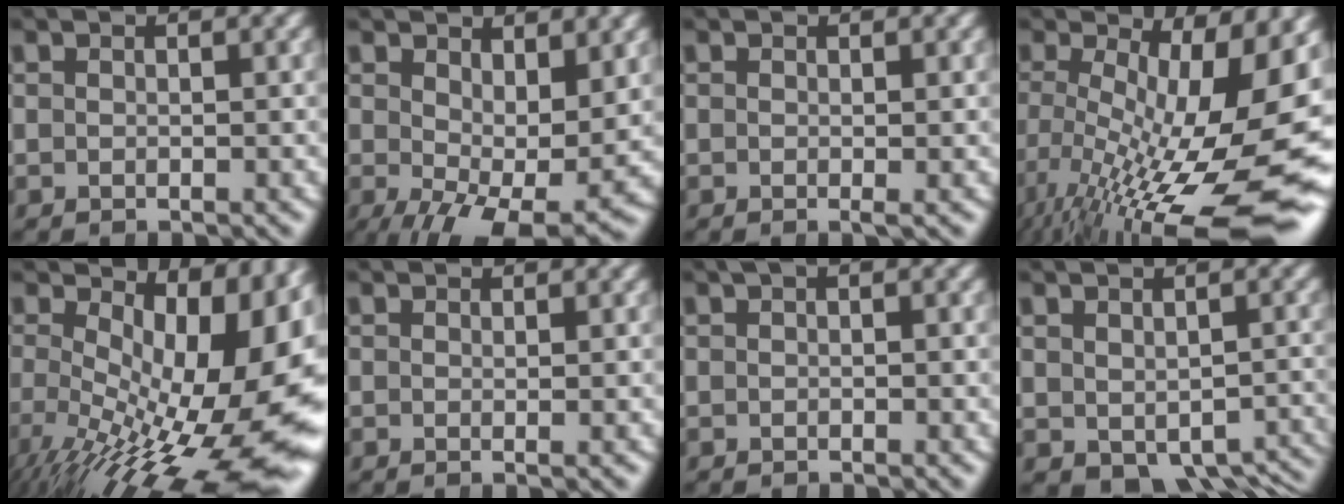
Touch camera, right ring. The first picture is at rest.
{"total": 7.0, "force": [-2.0, 3.2, 5.8], "torque": [-0.088, -0.051, -0.004]}
{"total": 0.5, "force": [0.0, 0.0, 0.5], "torque": [-0.010, -0.004, 0.001]}
{"total": 14.5, "force": [-3.0, 7.3, 12.2], "torque": [-0.192, -0.056, -0.009]}
{"total": 16.0, "force": [-3.7, 8.6, 13.0], "torque": [-0.182, -0.059, -0.026]}
{"total": 0.6, "force": [0.1, -0.2, 0.5], "torque": [-0.011, -0.005, 0.001]}
{"total": 0.8, "force": [0.4, 0.1, 0.6], "torque": [-0.007, 0.007, 0.002]}
{"total": 5.0, "force": [-4.0, 2.1, 2.3], "torque": [-0.022, -0.026, -0.041]}